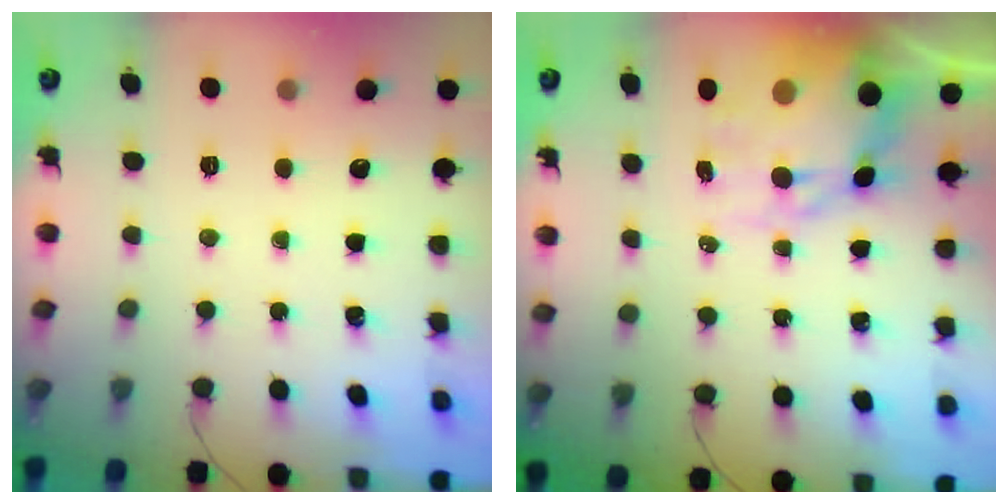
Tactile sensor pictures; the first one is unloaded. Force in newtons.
{"total": 12.6, "press": 12.2, "slide": 3.1}